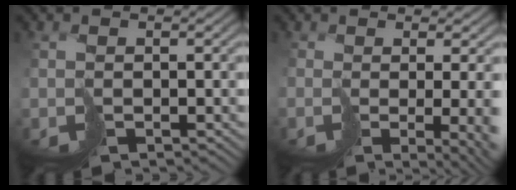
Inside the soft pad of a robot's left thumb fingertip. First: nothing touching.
{"total": 7.0, "force": [-1.2, 2.0, 6.6], "torque": [-0.075, -0.031, 0.020]}